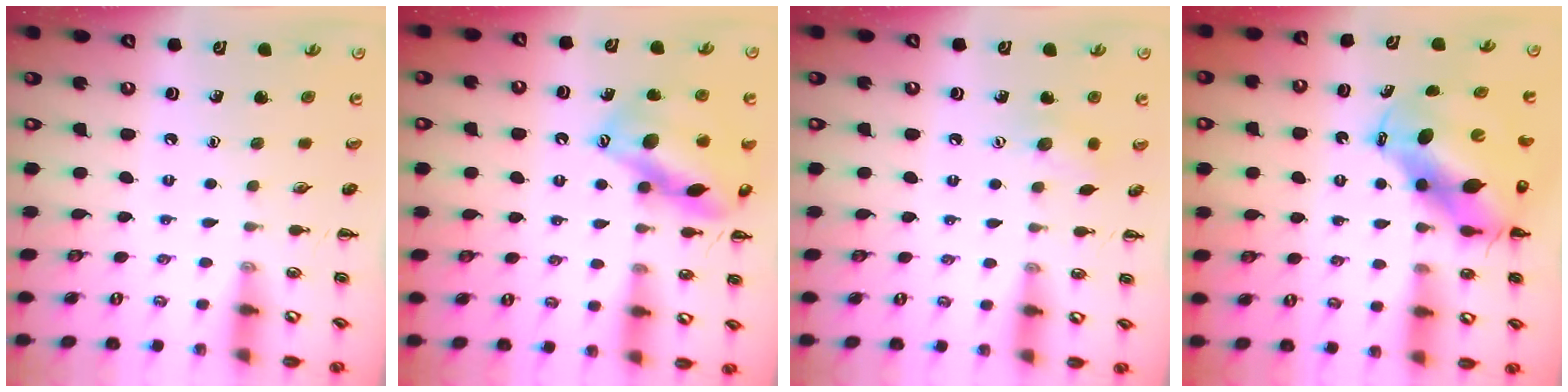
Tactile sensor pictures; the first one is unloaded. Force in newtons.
{"total": 16.5, "press": 16.3, "slide": 2.3}
{"total": 6.9, "press": 6.8, "slide": 1.4}
{"total": 11.3, "press": 10.9, "slide": 3.0}